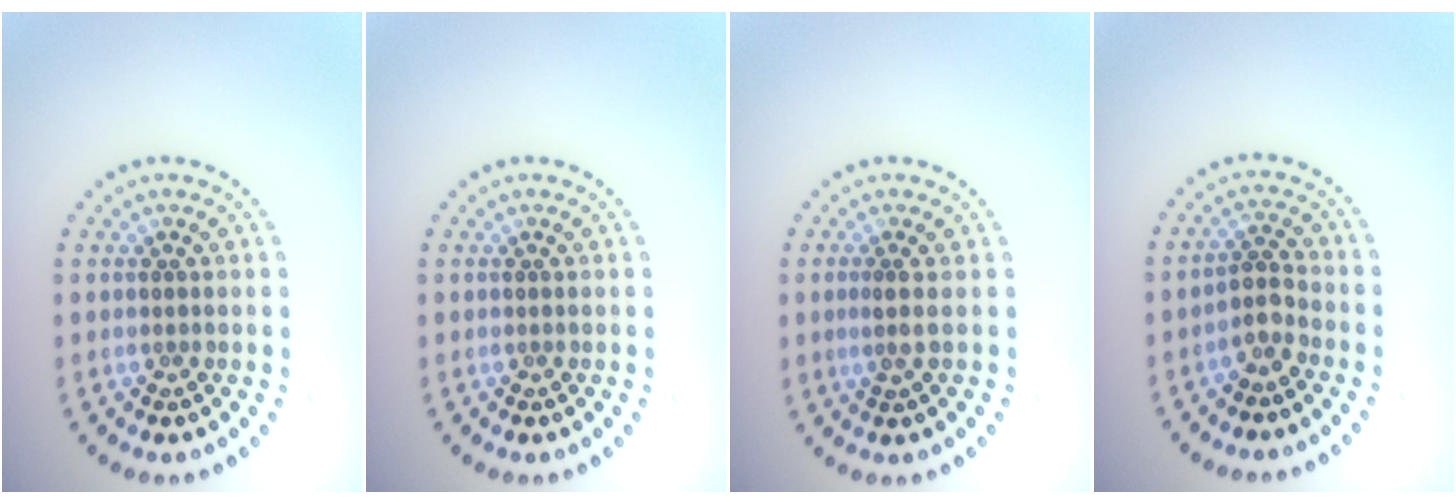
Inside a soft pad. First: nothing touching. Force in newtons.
{"total": 0.0}
{"total": 1.0, "press": 0.6, "slide": 0.8}
{"total": 2.0, "press": 1.5, "slide": 1.3}